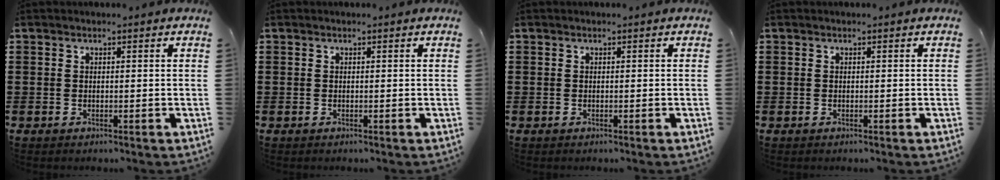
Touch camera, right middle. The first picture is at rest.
{"total": 0.0}
{"total": 0.0}
{"total": 0.0}